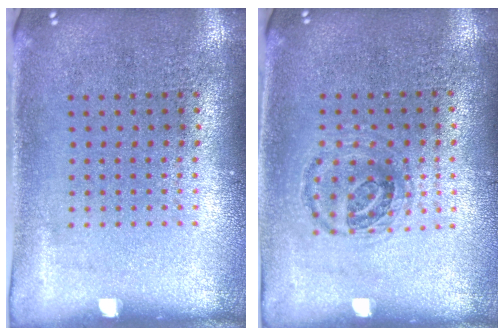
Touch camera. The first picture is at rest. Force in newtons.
{"total": 0.9, "press": 0.9, "slide": 0.2}